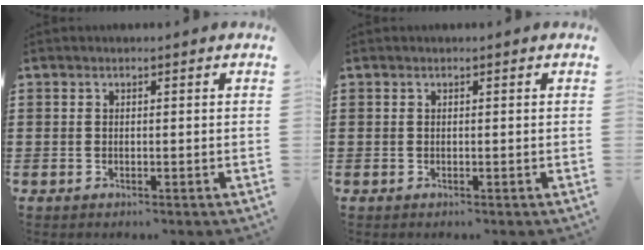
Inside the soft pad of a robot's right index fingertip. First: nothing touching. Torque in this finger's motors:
{"motor_torque": [-0.87, 1.27, 0.00, -0.01]}